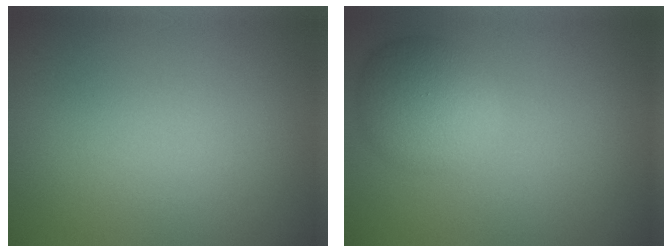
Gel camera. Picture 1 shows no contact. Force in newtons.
{"total": 4.4, "press": 4.4, "slide": 0.1}